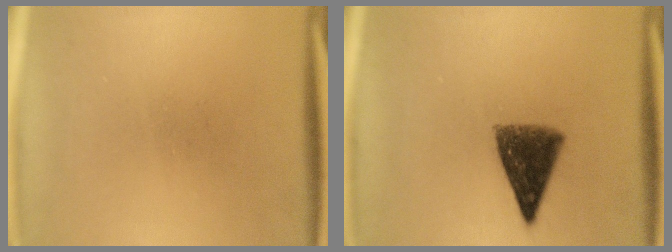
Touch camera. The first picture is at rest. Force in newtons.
{"total": 8.4}